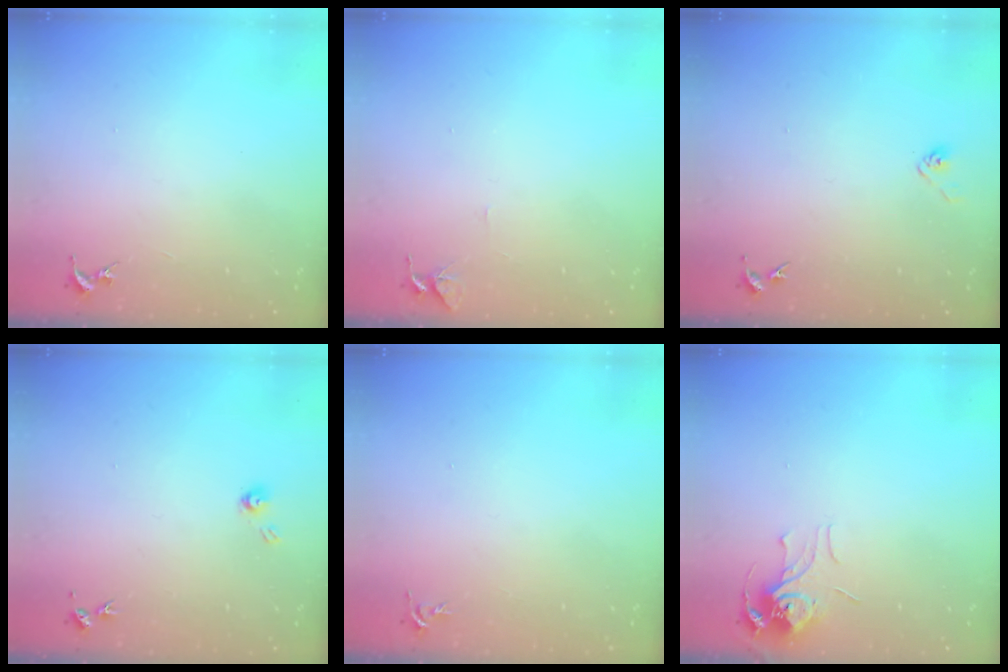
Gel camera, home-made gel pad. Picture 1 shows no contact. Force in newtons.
{"total": 5.2, "press": 5.1, "slide": 0.4}
{"total": 3.0, "press": 2.9, "slide": 0.9}
{"total": 4.0, "press": 4.0, "slide": 0.4}
{"total": 3.7, "press": 3.7, "slide": 0.5}
{"total": 7.8, "press": 7.7, "slide": 0.7}